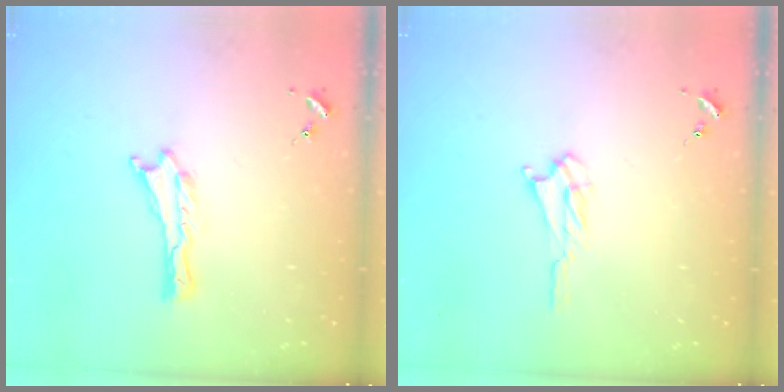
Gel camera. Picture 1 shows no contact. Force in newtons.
{"total": 2.5, "press": 2.5, "slide": 0.3}